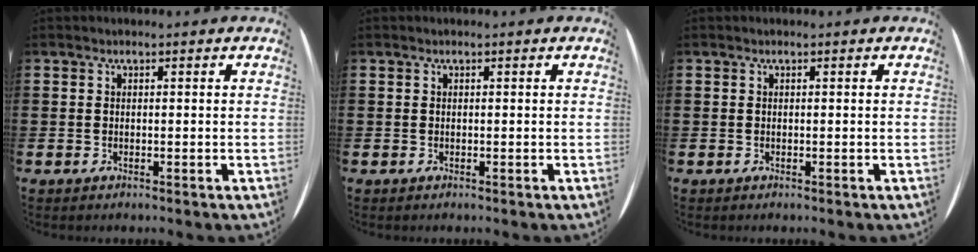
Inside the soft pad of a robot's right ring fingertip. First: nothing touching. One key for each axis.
{"total": 0.0}
{"total": 0.0}